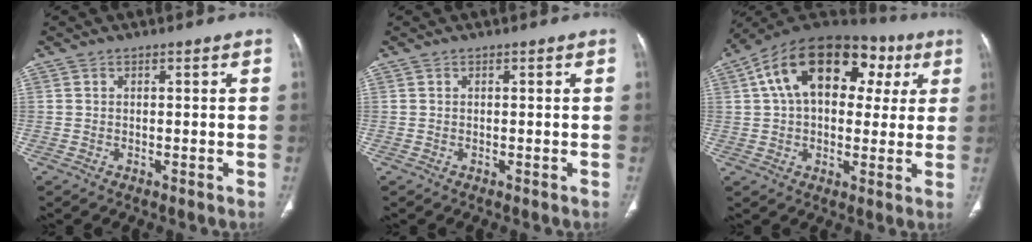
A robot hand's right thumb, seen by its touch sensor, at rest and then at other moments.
{"total": 0.0}
{"total": 22.6, "force": [7.3, 14.0, 16.2], "torque": [-0.237, 0.042, 0.105]}